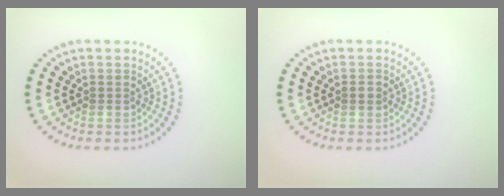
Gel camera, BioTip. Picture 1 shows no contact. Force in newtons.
{"total": 1.0, "press": 1.0, "slide": 0.0}